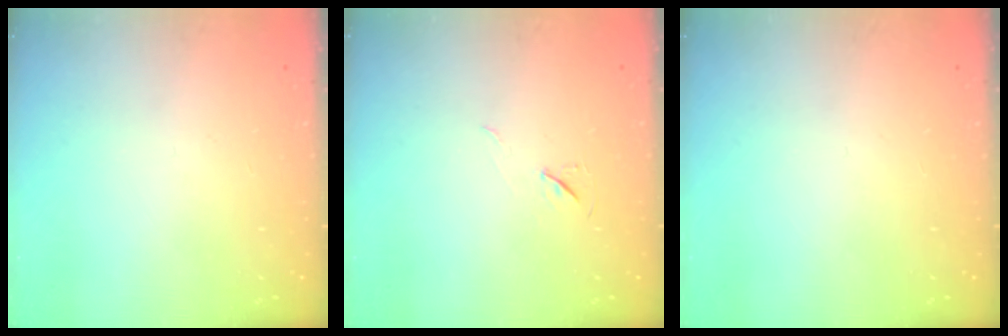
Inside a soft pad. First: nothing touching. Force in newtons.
{"total": 6.4, "press": 5.8, "slide": 2.5}
{"total": 0.0}